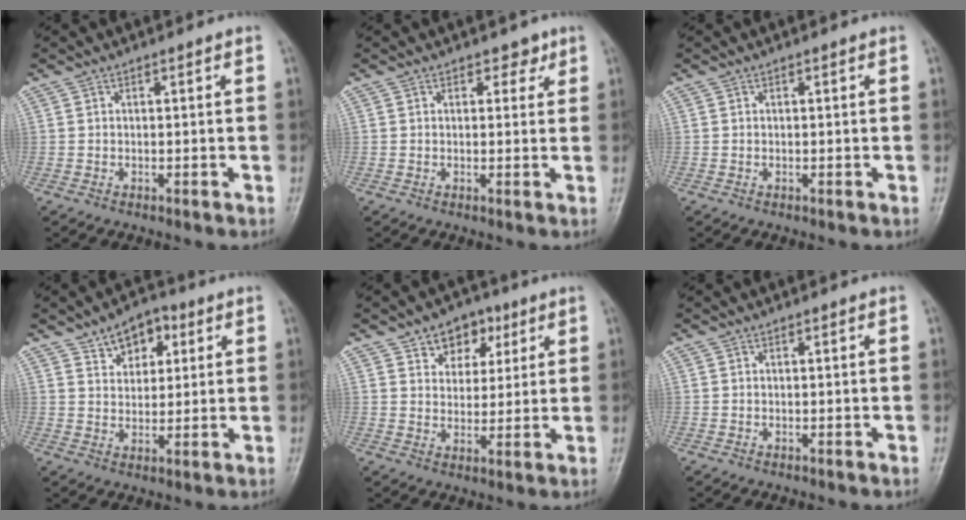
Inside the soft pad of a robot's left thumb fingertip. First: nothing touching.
{"total": 2.2, "force": [1.4, 1.5, 0.8], "torque": [0.009, -0.005, 0.014]}
{"total": 0.0}
{"total": 7.3, "force": [3.8, 4.9, 3.9], "torque": [-0.022, -0.014, 0.057]}
{"total": 7.8, "force": [4.2, 5.8, 3.2], "torque": [-0.008, -0.013, 0.064]}
{"total": 0.0}